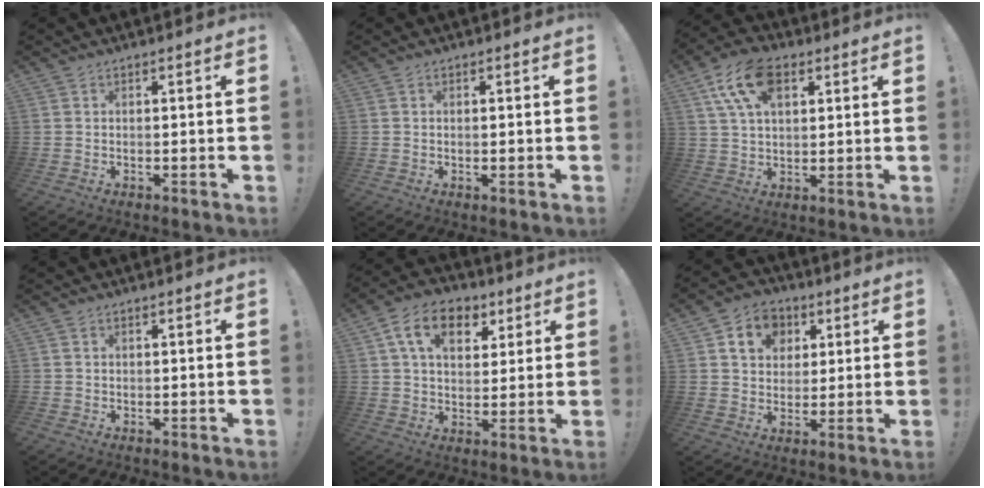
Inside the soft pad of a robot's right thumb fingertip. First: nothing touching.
{"total": 0.7, "force": [0.1, -0.1, 0.7], "torque": [-0.008, -0.002, -0.001]}
{"total": 13.9, "force": [6.0, 8.2, 9.5], "torque": [-0.170, -0.008, 0.113]}
{"total": 0.7, "force": [-0.3, 0.6, -0.2], "torque": [-0.001, 0.003, -0.005]}
{"total": 13.2, "force": [5.3, 9.2, 7.9], "torque": [-0.121, -0.007, 0.100]}
{"total": 11.1, "force": [4.3, 9.2, 4.6], "torque": [-0.069, -0.012, 0.085]}